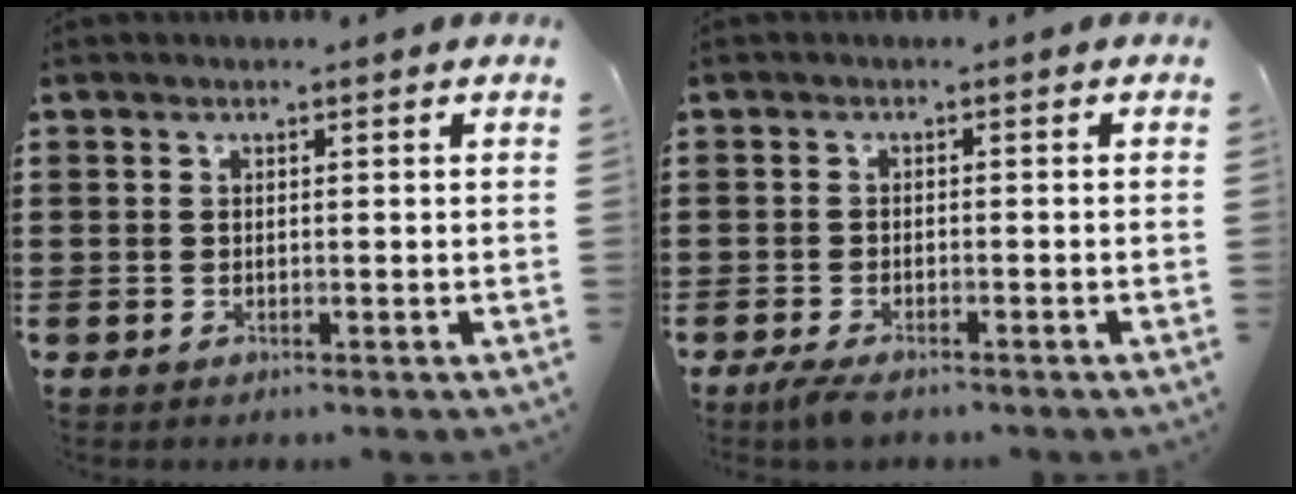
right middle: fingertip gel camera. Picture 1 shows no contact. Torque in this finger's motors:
{"motor_torque": [1.30, 0.47, 0.27, 0.10]}